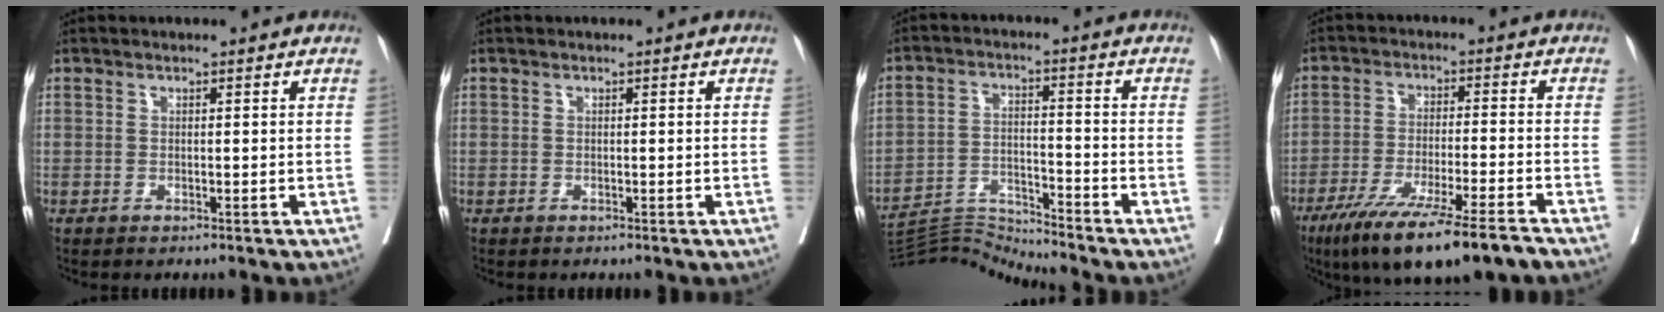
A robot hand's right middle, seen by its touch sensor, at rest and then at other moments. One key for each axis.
{"total": 0.0}
{"total": 8.1, "fx": -7.3, "fy": -3.1, "fz": -1.7, "tx": 0.016, "ty": 0.009, "tz": -0.133}
{"total": 15.0, "fx": -10.8, "fy": 0.6, "fz": 10.4, "tx": -0.163, "ty": -0.042, "tz": -0.178}